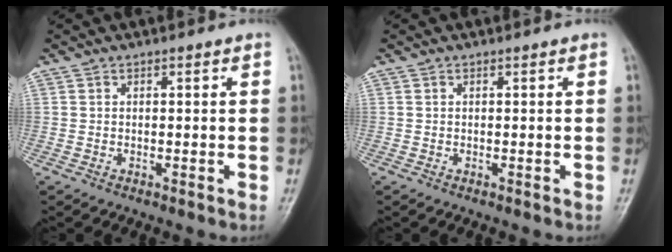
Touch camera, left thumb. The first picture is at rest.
{"total": 0.0}